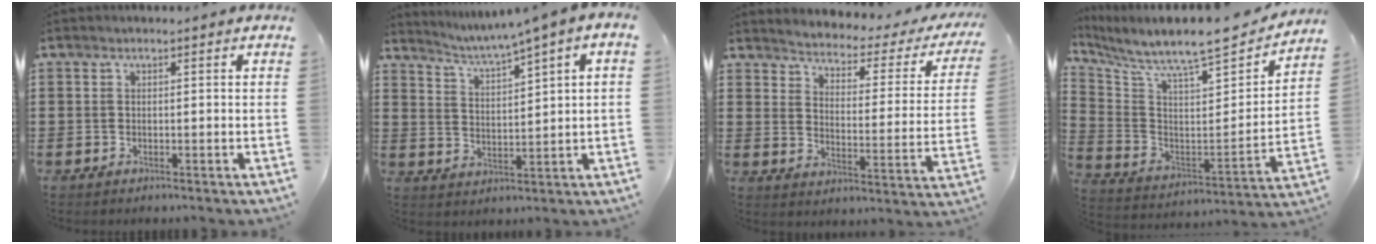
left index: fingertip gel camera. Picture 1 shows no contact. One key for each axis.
{"total": 2.4, "fx": 1.7, "fy": -0.6, "fz": 1.6, "tx": -0.042, "ty": -0.020, "tz": 0.018}
{"total": 2.2, "fx": 2.0, "fy": 0.3, "fz": 0.7, "tx": -0.033, "ty": -0.025, "tz": 0.023}
{"total": 7.4, "fx": 6.8, "fy": 0.6, "fz": 2.9, "tx": -0.085, "ty": -0.067, "tz": 0.105}